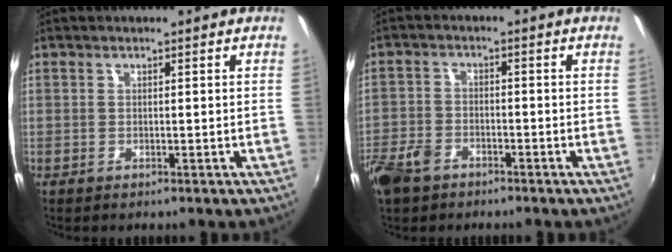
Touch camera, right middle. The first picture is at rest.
{"total": 8.4, "force": [-5.6, 5.0, 3.9], "torque": [-0.107, -0.005, -0.109]}